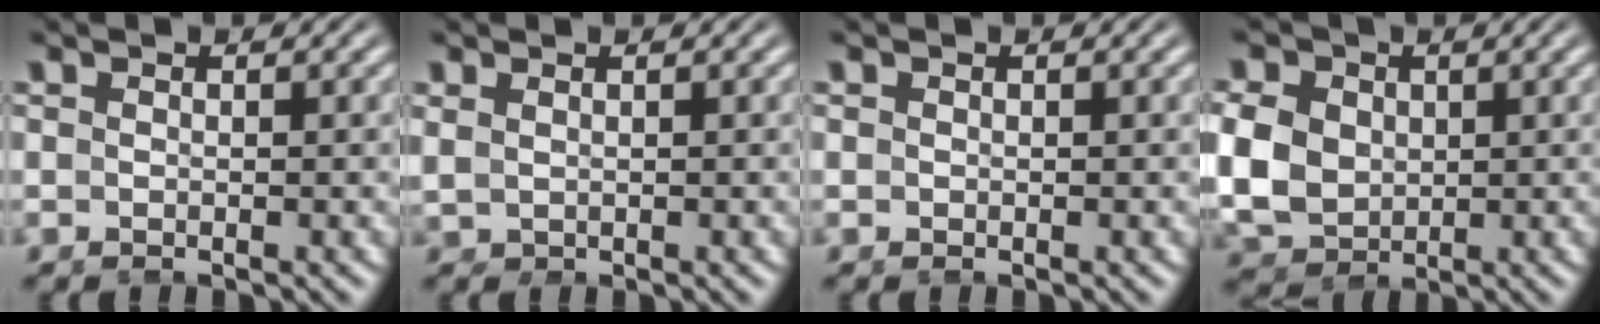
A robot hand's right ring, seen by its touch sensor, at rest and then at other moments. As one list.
[{"total": 1.1, "force": [0.3, 1.0, 0.3], "torque": [-0.012, -0.009, 0.014]}, {"total": 0.5, "force": [0.1, 0.5, 0.0], "torque": [-0.005, -0.001, 0.002]}, {"total": 8.2, "force": [-1.0, 7.3, 3.6], "torque": [-0.107, -0.038, -0.005]}]